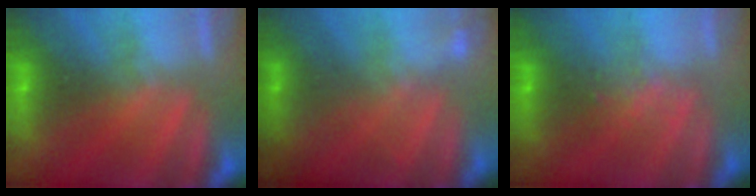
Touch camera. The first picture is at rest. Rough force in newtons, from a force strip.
{"total": 2.1}
{"total": 2.4}